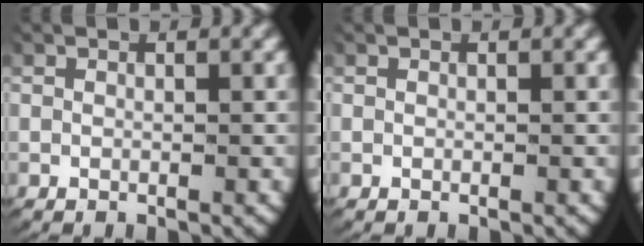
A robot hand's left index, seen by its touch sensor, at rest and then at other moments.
{"total": 0.0}